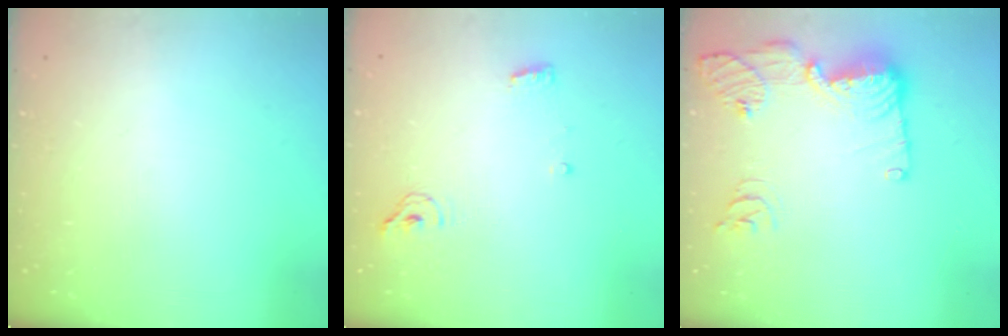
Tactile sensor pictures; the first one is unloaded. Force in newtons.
{"total": 5.4, "press": 5.3, "slide": 1.1}
{"total": 15.8, "press": 15.7, "slide": 1.8}